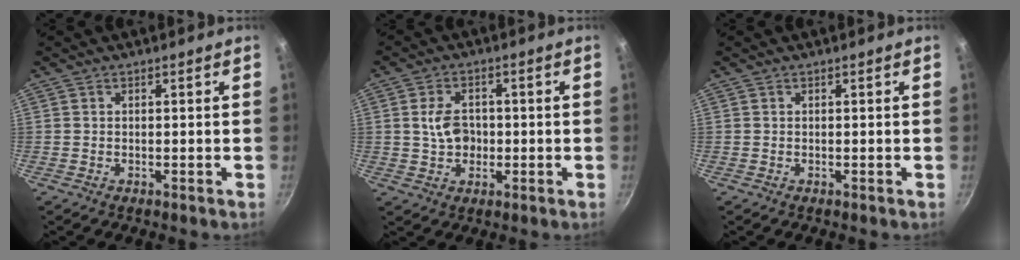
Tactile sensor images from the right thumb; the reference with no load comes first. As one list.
[{"total": 4.5, "force": [0.0, 3.5, 2.9], "torque": [-0.033, 0.006, -0.002]}, {"total": 0.0}]